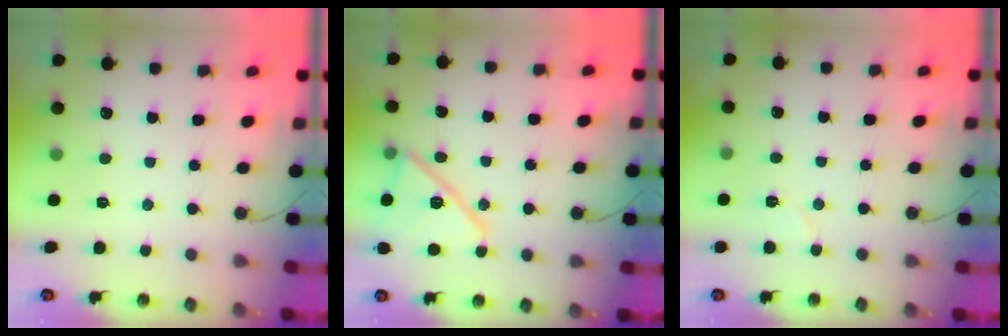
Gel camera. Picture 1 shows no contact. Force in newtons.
{"total": 16.6, "press": 16.5, "slide": 1.6}
{"total": 5.4, "press": 4.5, "slide": 2.9}